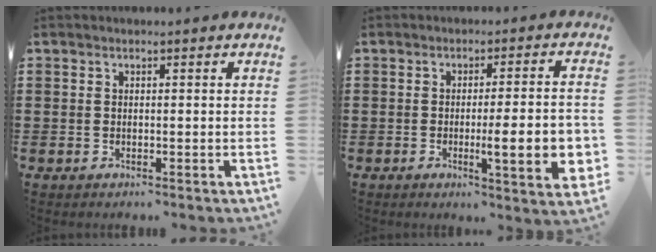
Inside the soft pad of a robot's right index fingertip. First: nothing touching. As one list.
[{"total": 9.1, "force": [-1.9, 1.3, 8.8], "torque": [-0.123, -0.012, -0.031]}]